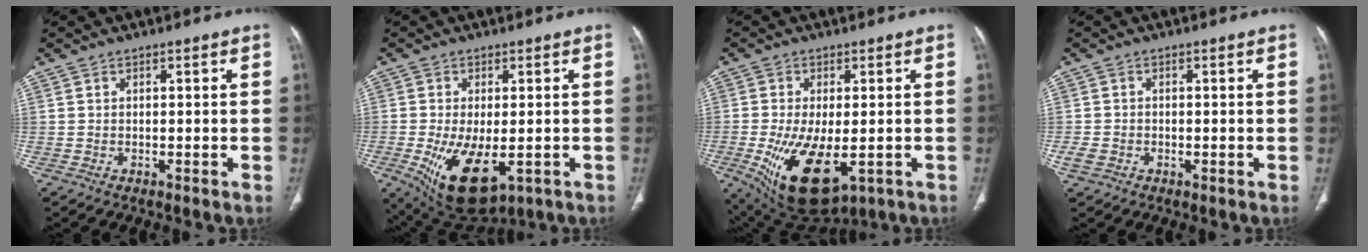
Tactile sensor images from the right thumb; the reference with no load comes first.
{"total": 12.9, "force": [-4.0, 6.2, 10.5], "torque": [-0.182, -0.015, -0.044]}
{"total": 14.4, "force": [-4.2, 6.8, 12.0], "torque": [-0.218, -0.017, -0.045]}
{"total": 2.1, "force": [-0.7, 1.6, 1.2], "torque": [-0.028, 0.005, -0.013]}